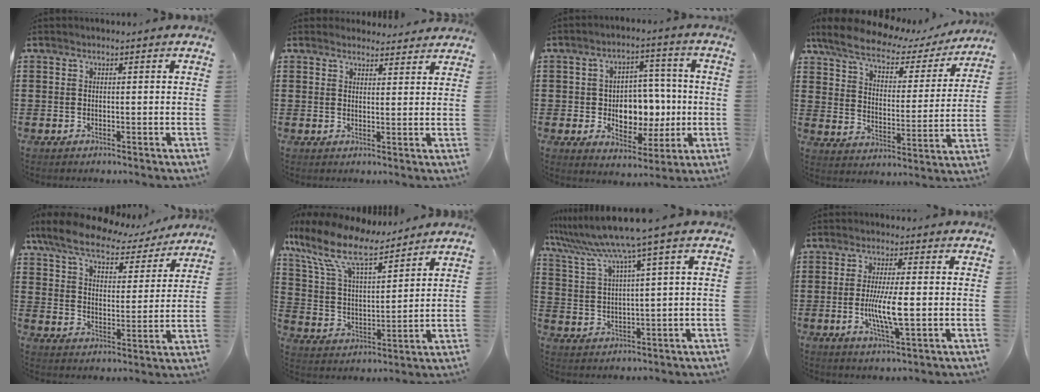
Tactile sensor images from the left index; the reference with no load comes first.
{"total": 2.7, "force": [2.6, 0.5, 0.2], "torque": [-0.003, -0.008, 0.048]}
{"total": 7.3, "force": [-0.1, 5.9, 4.4], "torque": [-0.068, 0.003, -0.005]}
{"total": 7.0, "force": [5.6, 2.3, 3.4], "torque": [-0.092, -0.026, 0.094]}
{"total": 8.2, "force": [7.1, 2.1, 3.4], "torque": [-0.096, -0.033, 0.126]}
{"total": 11.1, "force": [8.5, 3.2, 6.5], "torque": [-0.163, -0.037, 0.148]}
{"total": 7.3, "force": [5.1, -0.9, 5.1], "torque": [-0.127, -0.037, 0.082]}
{"total": 7.0, "force": [-0.7, 1.0, 6.9], "torque": [-0.131, -0.007, -0.018]}